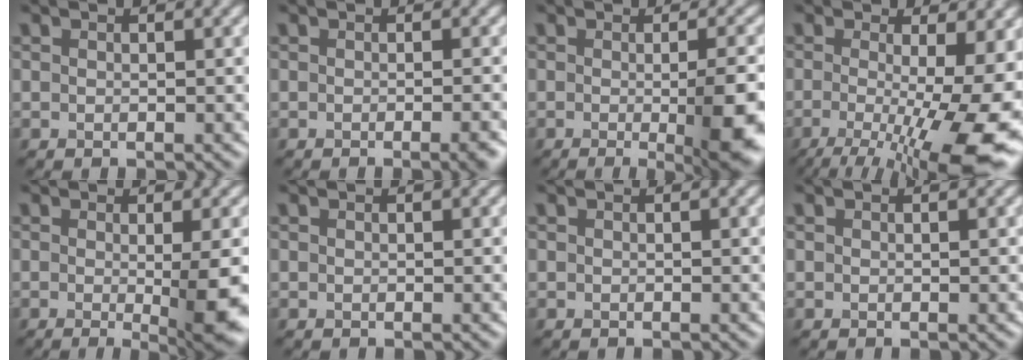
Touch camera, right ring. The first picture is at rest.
{"total": 2.2, "force": [-1.1, 0.5, 1.8], "torque": [-0.017, 0.000, -0.017]}
{"total": 7.7, "force": [-1.1, 1.9, 7.3], "torque": [-0.089, -0.017, -0.009]}
{"total": 13.2, "force": [-2.7, 4.2, 12.3], "torque": [-0.176, -0.024, -0.031]}
{"total": 6.9, "force": [-0.9, 1.3, 6.7], "torque": [-0.092, -0.015, -0.009]}
{"total": 0.0}
{"total": 0.0}
{"total": 0.0}